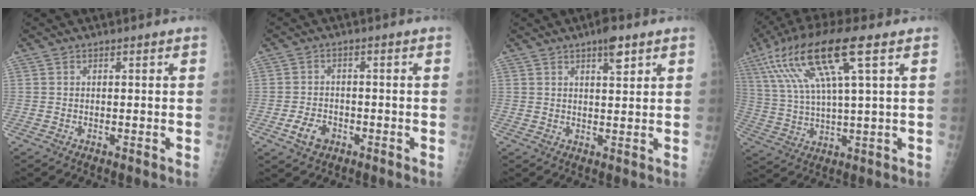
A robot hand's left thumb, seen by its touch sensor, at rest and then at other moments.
{"total": 4.4, "force": [-2.0, 3.1, 2.4], "torque": [-0.037, 0.011, -0.033]}
{"total": 4.1, "force": [2.6, 1.2, 3.0], "torque": [-0.039, -0.012, 0.038]}
{"total": 16.4, "force": [7.3, 3.0, 14.4], "torque": [-0.299, 0.000, 0.134]}